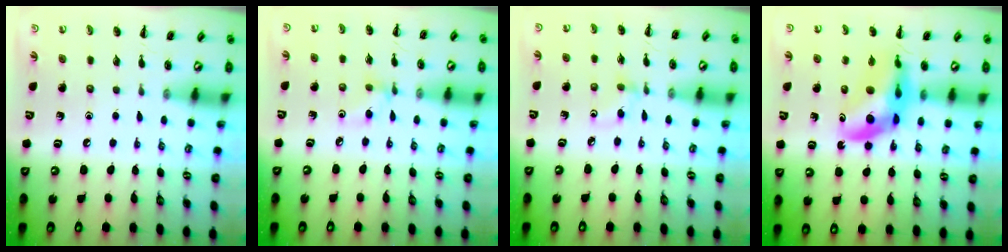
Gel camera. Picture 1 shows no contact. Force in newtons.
{"total": 3.5, "press": 3.2, "slide": 1.2}
{"total": 3.7, "press": 3.4, "slide": 1.5}
{"total": 13.0, "press": 12.5, "slide": 3.6}